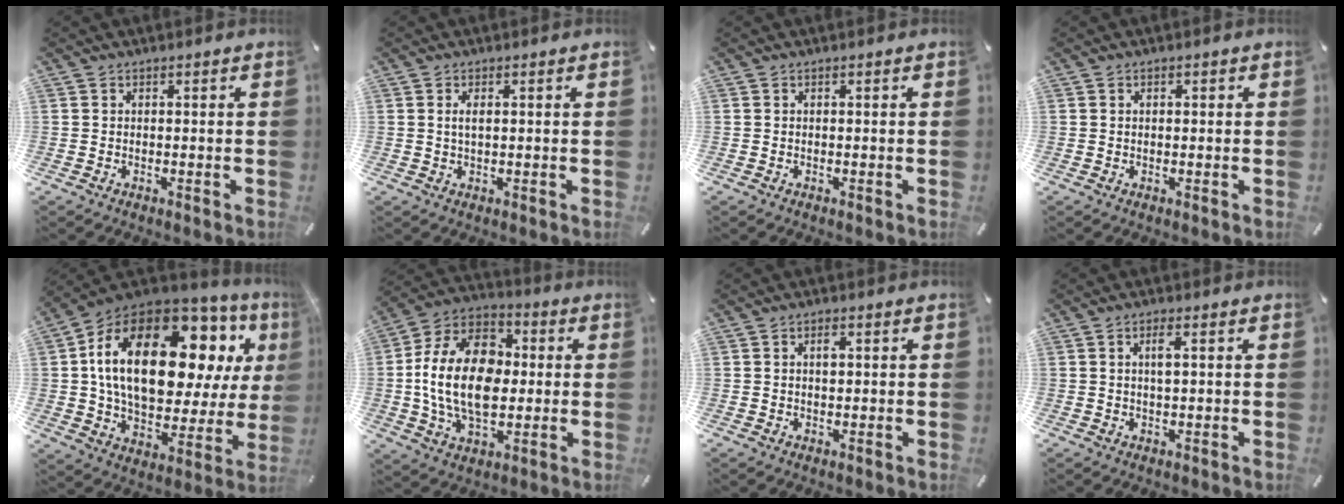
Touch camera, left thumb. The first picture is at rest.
{"total": 2.2, "force": [0.4, 0.8, 2.0], "torque": [-0.041, 0.003, 0.005]}
{"total": 0.0}
{"total": 0.8, "force": [0.0, 0.5, 0.6], "torque": [-0.011, 0.002, -0.001]}
{"total": 27.1, "force": [8.6, 14.7, 21.0], "torque": [-0.387, -0.033, 0.145]}
{"total": 19.9, "force": [-1.0, 13.9, 14.2], "torque": [-0.300, 0.013, -0.024]}
{"total": 2.2, "force": [0.4, 1.3, 1.7], "torque": [-0.021, -0.001, 0.003]}
{"total": 3.1, "force": [0.7, 1.0, 2.9], "torque": [-0.060, 0.006, 0.009]}